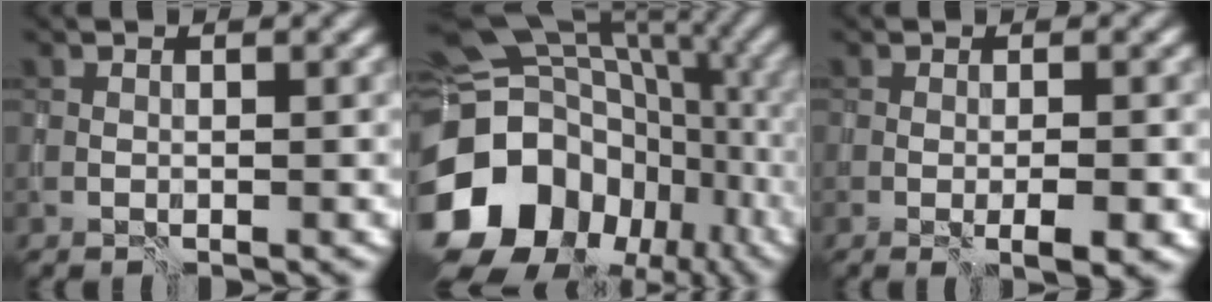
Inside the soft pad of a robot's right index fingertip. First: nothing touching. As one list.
[{"total": 19.4, "force": [-6.5, 15.4, 9.8], "torque": [-0.207, 0.003, -0.093]}, {"total": 1.9, "force": [-0.7, 0.1, 1.8], "torque": [-0.028, -0.007, -0.009]}]